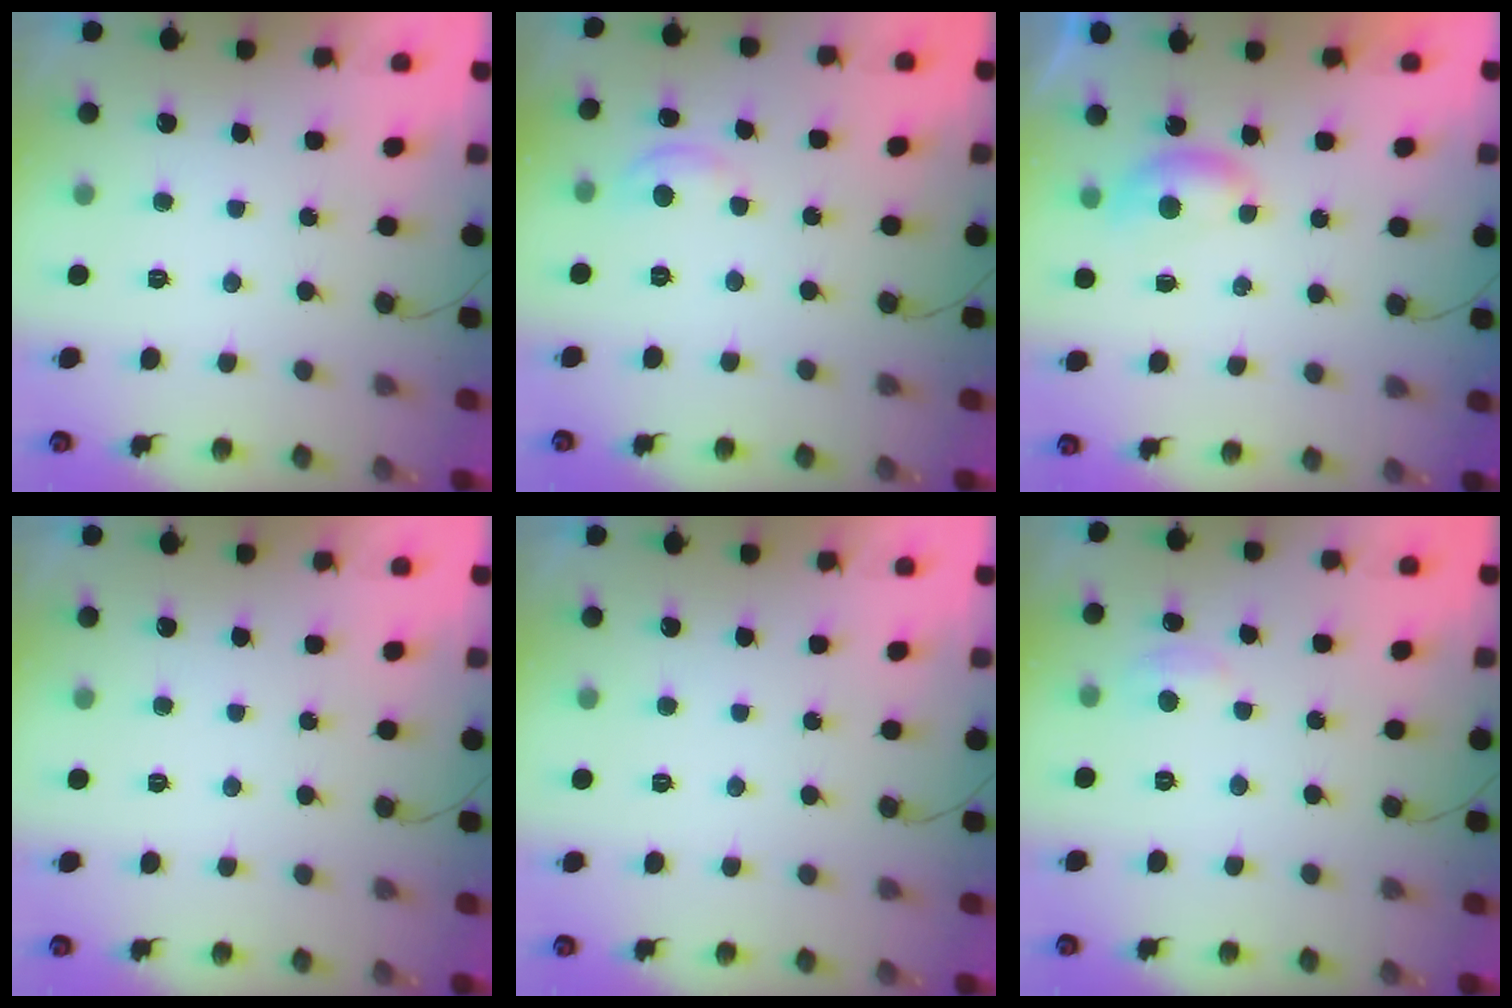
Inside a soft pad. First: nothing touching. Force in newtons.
{"total": 3.3, "press": 3.3, "slide": 0.0}
{"total": 4.0, "press": 4.0, "slide": 0.6}
{"total": 0.0}
{"total": 0.0}
{"total": 3.4, "press": 3.4, "slide": 0.4}